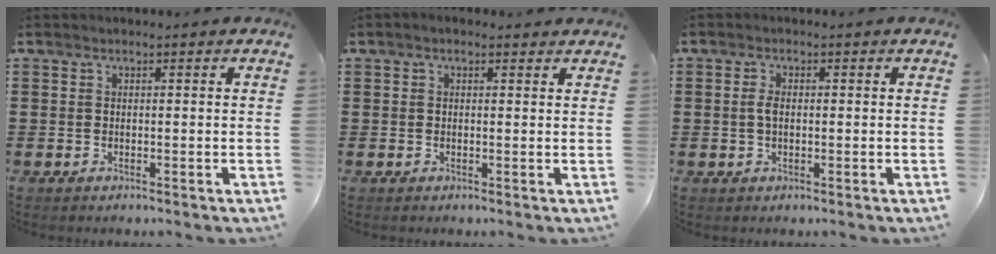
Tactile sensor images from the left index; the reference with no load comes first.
{"total": 0.8, "force": [0.3, 0.5, 0.5], "torque": [-0.011, 0.006, 0.005]}
{"total": 1.9, "force": [0.0, 0.9, 1.7], "torque": [-0.044, 0.000, -0.003]}